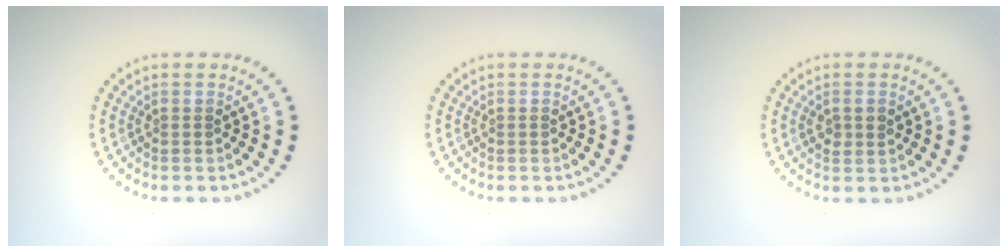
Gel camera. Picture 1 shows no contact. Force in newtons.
{"total": 0.0}
{"total": 1.5, "press": 1.5, "slide": 0.1}